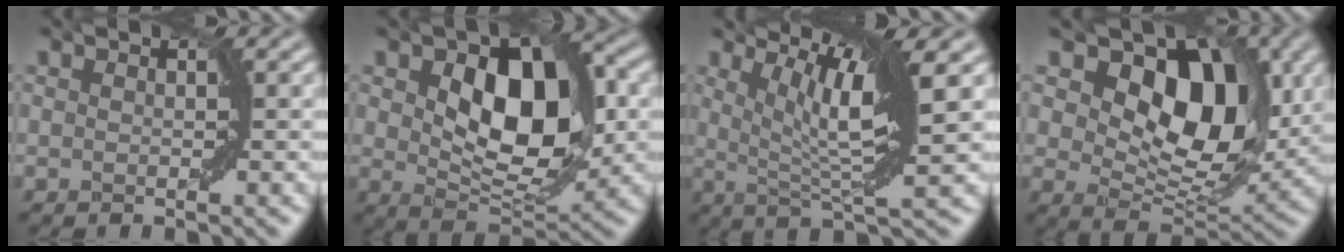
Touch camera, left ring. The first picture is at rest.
{"total": 9.6, "force": [1.3, 5.6, 7.7], "torque": [-0.125, -0.001, 0.025]}
{"total": 7.0, "force": [2.6, 1.3, 6.4], "torque": [-0.101, -0.002, 0.048]}
{"total": 11.1, "force": [4.3, 6.9, 7.6], "torque": [-0.110, -0.005, 0.062]}